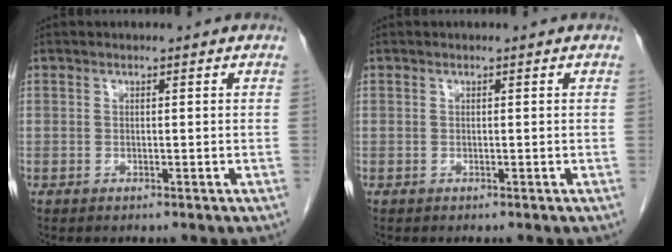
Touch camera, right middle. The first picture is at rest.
{"total": 0.0}